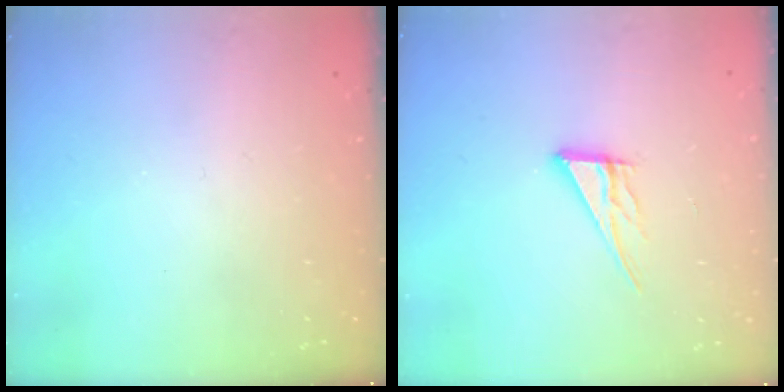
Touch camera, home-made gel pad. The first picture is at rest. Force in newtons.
{"total": 9.3, "press": 9.2, "slide": 0.9}